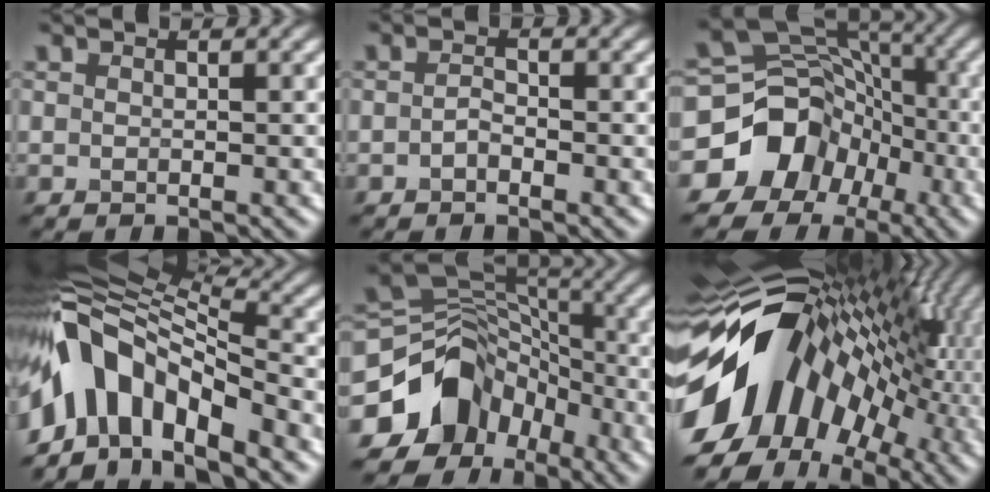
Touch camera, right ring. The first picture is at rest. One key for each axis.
{"total": 1.0, "fx": -0.6, "fy": 0.4, "fz": 0.7, "tx": -0.015, "ty": 0.001, "tz": -0.013}
{"total": 10.4, "fx": -4.4, "fy": 8.8, "fz": 3.4, "tx": -0.052, "ty": 0.007, "tz": -0.091}
{"total": 11.4, "fx": -5.2, "fy": 6.1, "fz": 8.2, "tx": -0.147, "ty": 0.016, "tz": -0.102}
{"total": 10.6, "fx": -5.0, "fy": 8.1, "fz": 4.6, "tx": -0.078, "ty": -0.001, "tz": -0.094}
{"total": 17.1, "fx": -2.0, "fy": 11.6, "fz": 12.4, "tx": -0.218, "ty": 0.026, "tz": -0.052}